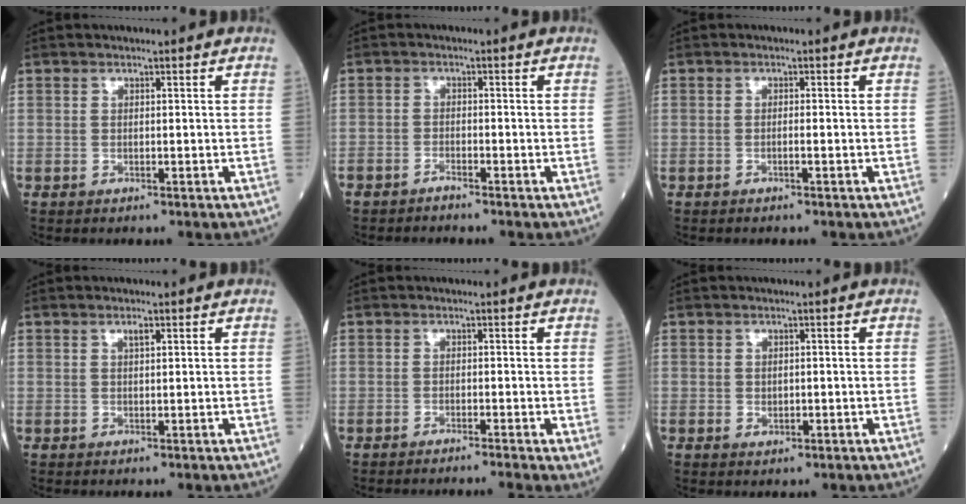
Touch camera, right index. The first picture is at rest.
{"total": 1.1, "force": [-1.1, 0.1, 0.1], "torque": [-0.004, 0.000, -0.022]}
{"total": 0.6, "force": [-0.2, 0.0, 0.6], "torque": [-0.014, 0.002, -0.002]}
{"total": 0.9, "force": [0.7, 0.1, 0.6], "torque": [-0.017, 0.002, 0.012]}
{"total": 3.0, "force": [-2.0, -0.4, 2.2], "torque": [-0.020, -0.002, -0.030]}
{"total": 1.2, "force": [-0.2, 0.9, 0.8], "torque": [-0.013, -0.001, 0.001]}